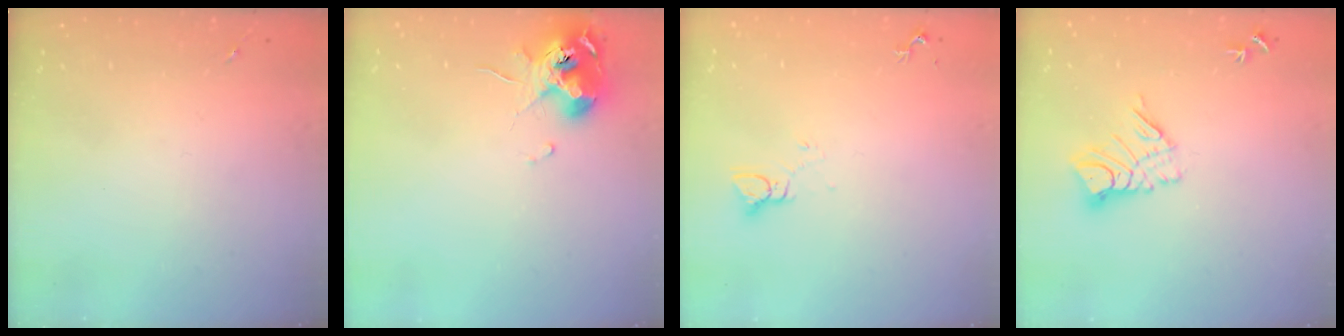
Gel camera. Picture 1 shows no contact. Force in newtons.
{"total": 10.8, "press": 10.7, "slide": 1.2}
{"total": 3.2, "press": 3.2, "slide": 0.2}
{"total": 9.8, "press": 9.8, "slide": 0.9}